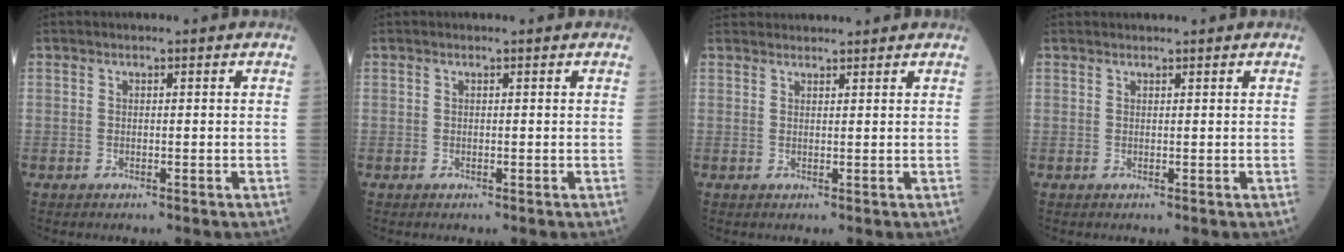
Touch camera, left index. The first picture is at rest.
{"total": 0.0}
{"total": 5.8, "force": [5.6, 0.7, 1.1], "torque": [-0.013, 0.037, 0.076]}
{"total": 2.0, "force": [2.0, 0.0, 0.5], "torque": [-0.007, 0.019, 0.031]}